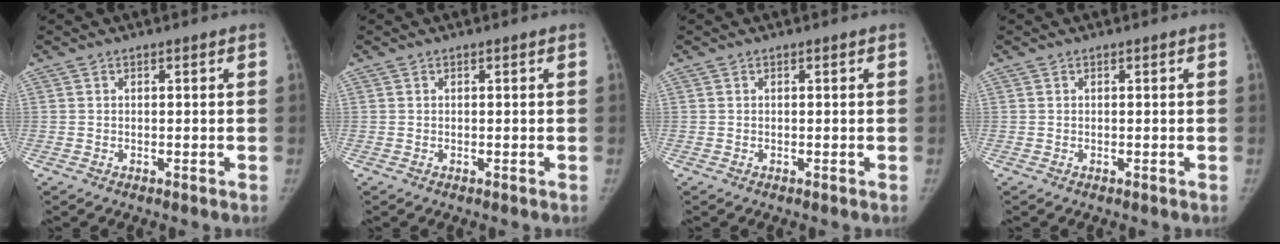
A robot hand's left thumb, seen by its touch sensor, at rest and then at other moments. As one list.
[{"total": 0.0}, {"total": 0.0}, {"total": 0.0}]